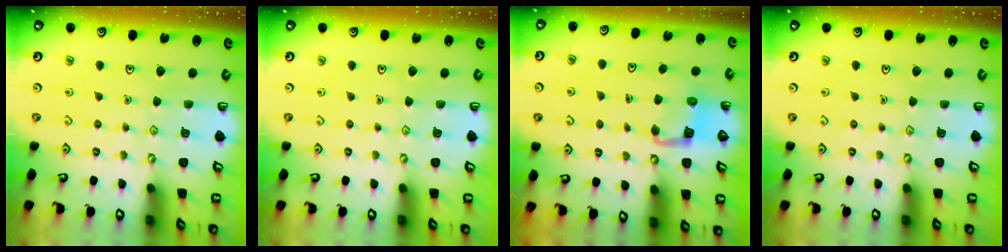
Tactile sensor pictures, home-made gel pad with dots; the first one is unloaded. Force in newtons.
{"total": 0.0}
{"total": 4.1, "press": 4.1, "slide": 0.2}
{"total": 0.0}